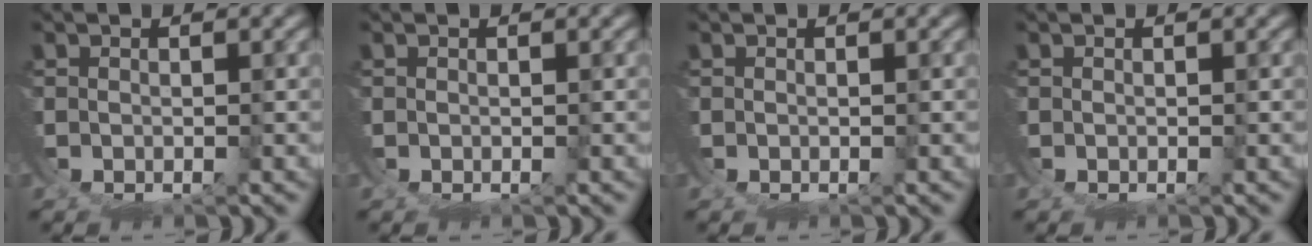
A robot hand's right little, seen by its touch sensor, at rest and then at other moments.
{"total": 0.0}
{"total": 0.0}
{"total": 0.0}